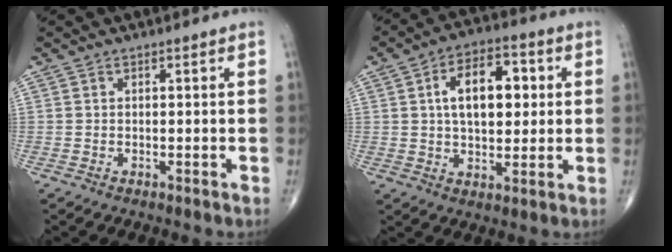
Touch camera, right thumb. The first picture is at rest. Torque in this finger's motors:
{"motor_torque": [0.56, 2.80, 1.32, 0.19, 0.10]}